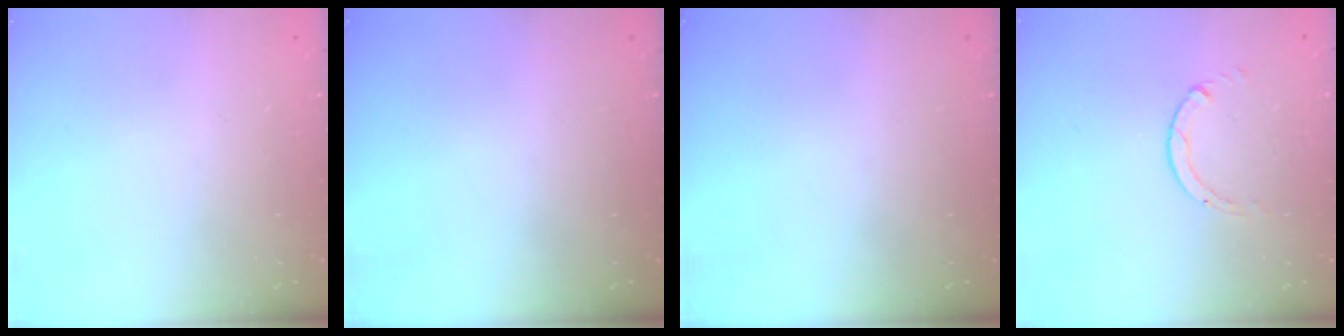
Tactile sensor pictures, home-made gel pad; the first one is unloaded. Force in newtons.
{"total": 0.0}
{"total": 0.0}
{"total": 0.9, "press": 0.9, "slide": 0.1}